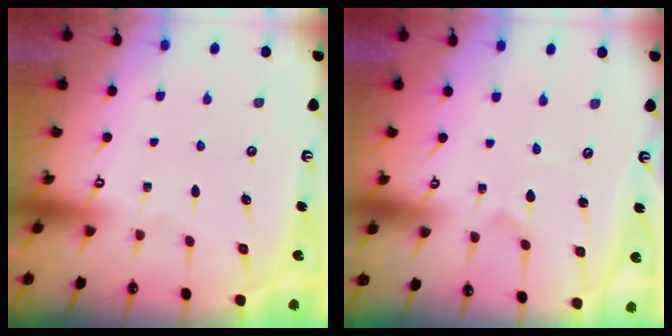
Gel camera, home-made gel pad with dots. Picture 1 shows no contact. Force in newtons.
{"total": 0.0}